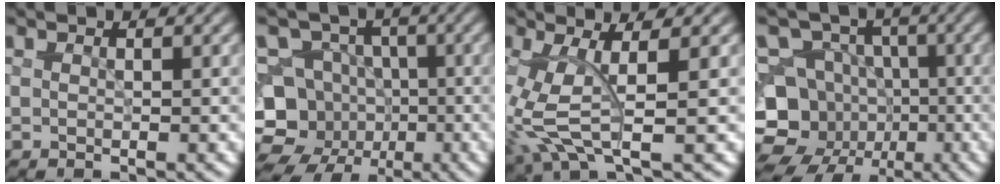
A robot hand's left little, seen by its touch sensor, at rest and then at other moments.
{"total": 13.5, "force": [-5.5, 11.6, 4.2], "torque": [-0.098, -0.024, -0.104]}
{"total": 5.0, "force": [0.2, 1.1, 4.9], "torque": [-0.120, -0.010, 0.003]}
{"total": 16.1, "force": [-6.1, 13.8, 5.7], "torque": [-0.131, -0.028, -0.111]}